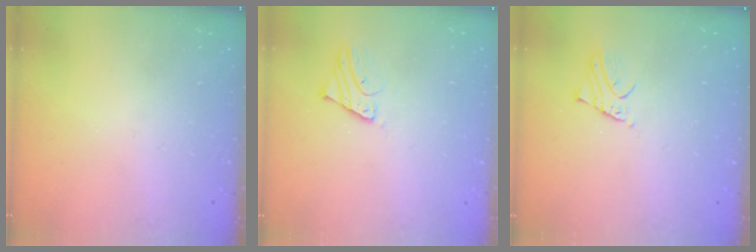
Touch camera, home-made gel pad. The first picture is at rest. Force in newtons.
{"total": 2.6, "press": 2.6, "slide": 0.1}
{"total": 1.5, "press": 1.5, "slide": 0.0}